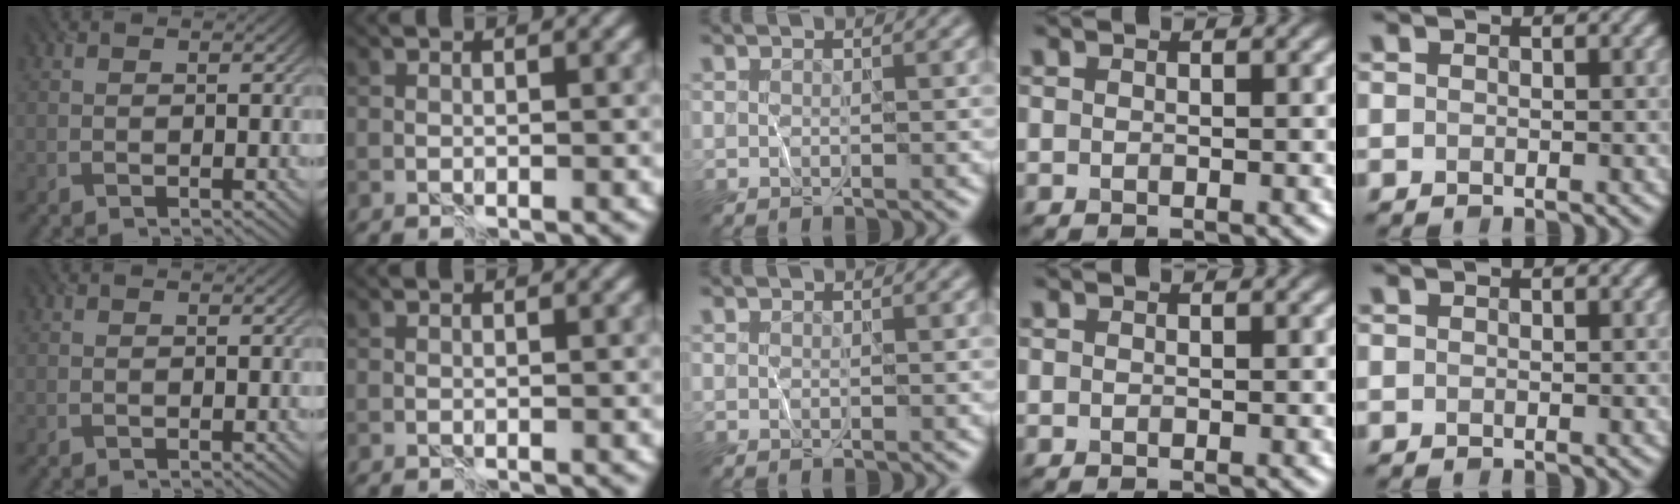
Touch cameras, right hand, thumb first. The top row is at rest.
{}